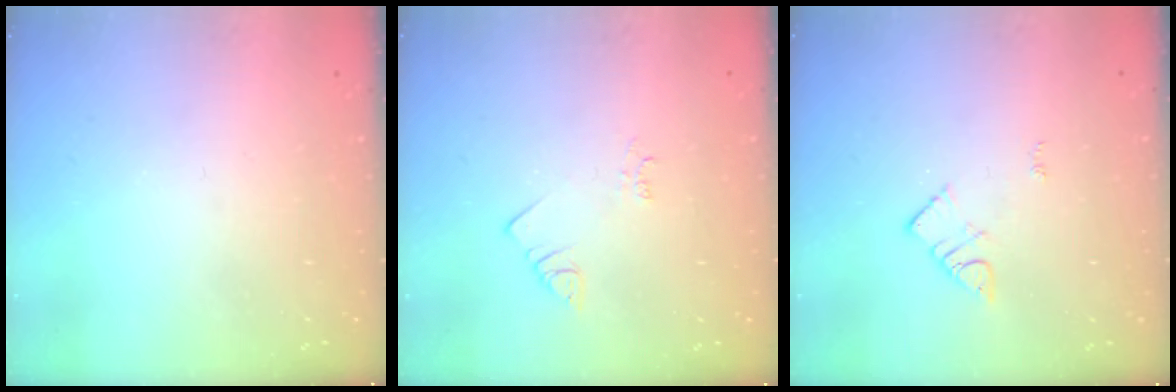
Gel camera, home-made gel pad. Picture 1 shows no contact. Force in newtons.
{"total": 2.5, "press": 2.5, "slide": 0.5}
{"total": 3.1, "press": 3.1, "slide": 0.2}